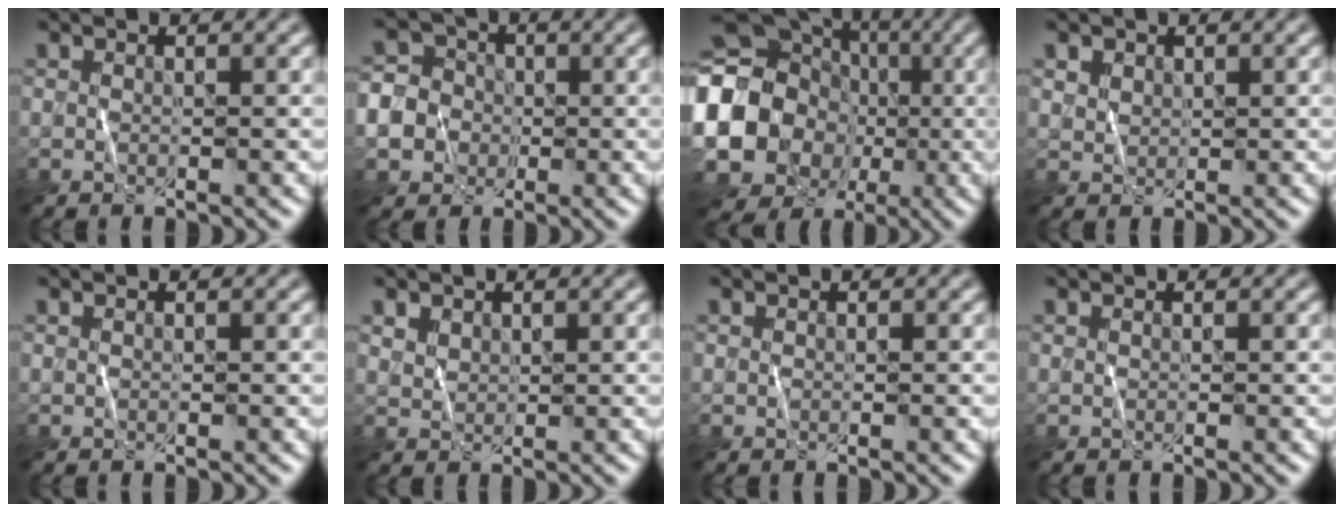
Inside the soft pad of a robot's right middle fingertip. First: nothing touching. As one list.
[{"total": 9.5, "force": [-2.8, 8.6, 2.8], "torque": [-0.069, -0.010, -0.080]}, {"total": 18.9, "force": [-2.7, 16.8, 8.4], "torque": [-0.177, 0.001, -0.085]}, {"total": 2.2, "force": [1.4, 1.5, 0.7], "torque": [-0.022, 0.000, 0.033]}, {"total": 0.0}, {"total": 1.5, "force": [1.1, 1.0, 0.4], "torque": [-0.010, -0.005, 0.028]}, {"total": 0.0}, {"total": 0.0}]